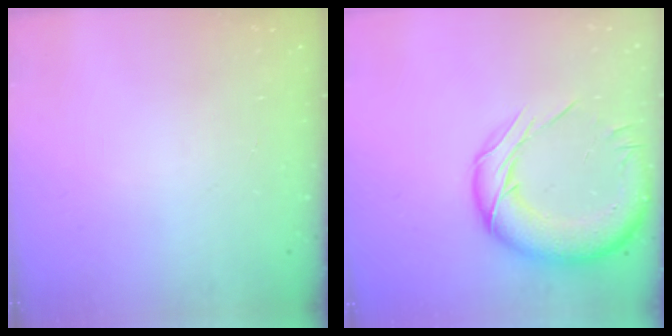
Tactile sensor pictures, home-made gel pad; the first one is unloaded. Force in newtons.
{"total": 18.5, "press": 18.2, "slide": 3.6}